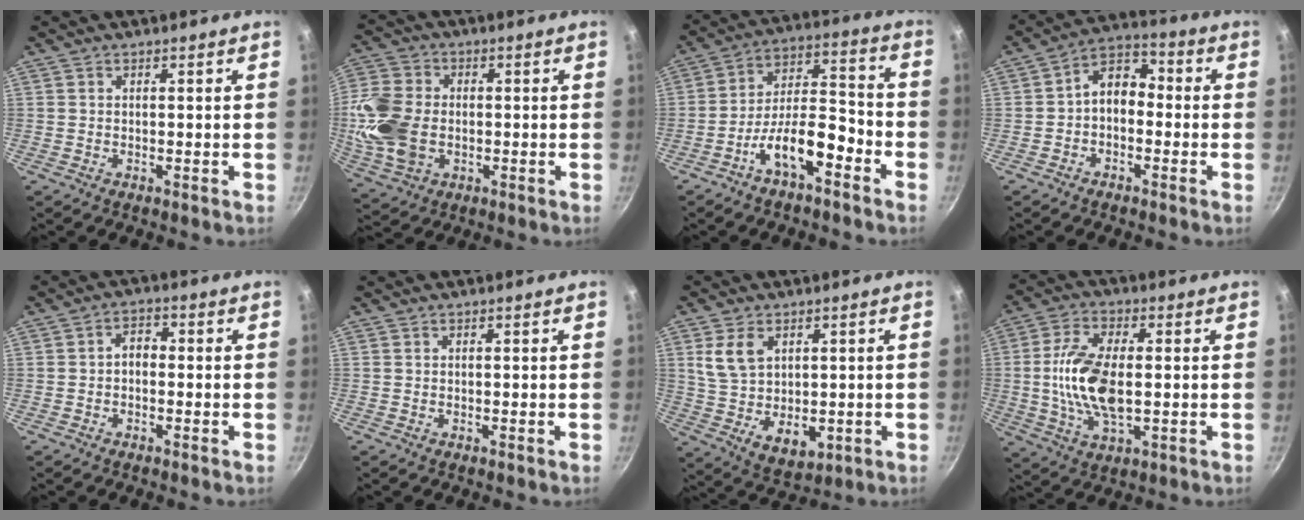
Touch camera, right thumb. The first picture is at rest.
{"total": 14.6, "force": [-1.3, 10.6, 9.9], "torque": [-0.194, 0.008, -0.027]}
{"total": 11.8, "force": [-6.7, 4.7, 8.6], "torque": [-0.128, 0.066, -0.120]}
{"total": 7.6, "force": [-1.2, 5.4, 5.3], "torque": [-0.058, 0.041, -0.037]}
{"total": 3.2, "force": [-0.6, 2.2, 2.2], "torque": [-0.024, 0.017, -0.015]}
{"total": 0.0}
{"total": 10.6, "force": [2.7, 7.4, 7.2], "torque": [-0.110, -0.022, 0.066]}
{"total": 13.2, "force": [-0.2, 6.6, 11.4], "torque": [-0.221, 0.009, -0.009]}